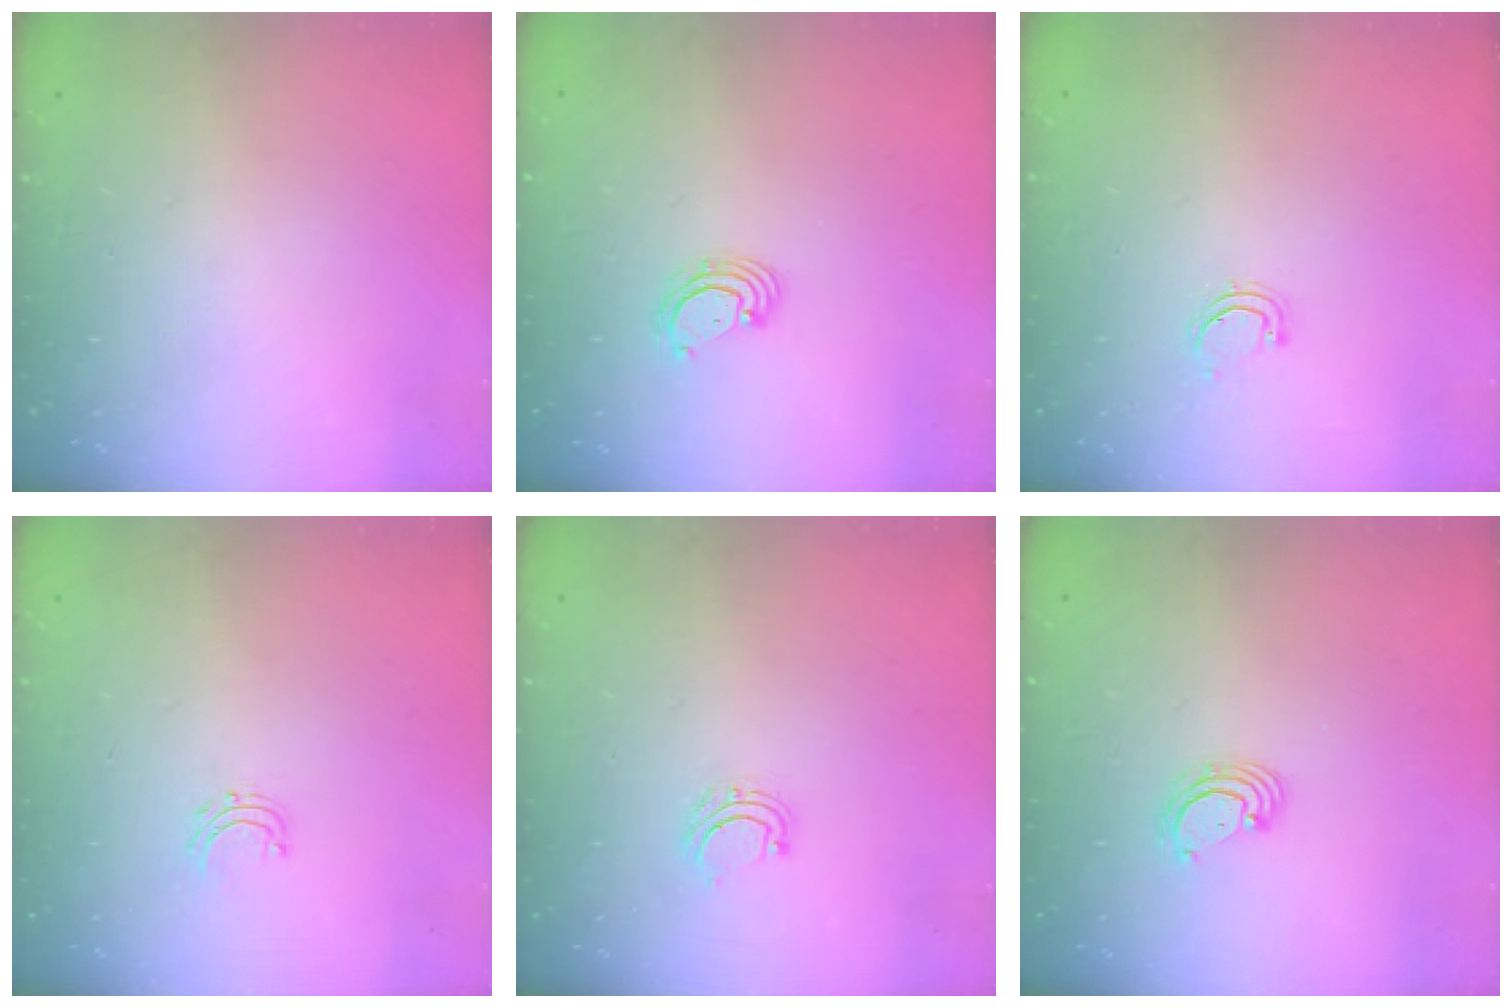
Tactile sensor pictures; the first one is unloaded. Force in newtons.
{"total": 2.4, "press": 2.4, "slide": 0.2}
{"total": 3.8, "press": 3.5, "slide": 1.6}
{"total": 3.7, "press": 3.7, "slide": 0.3}
{"total": 4.1, "press": 4.0, "slide": 0.6}
{"total": 2.4, "press": 2.4, "slide": 0.2}